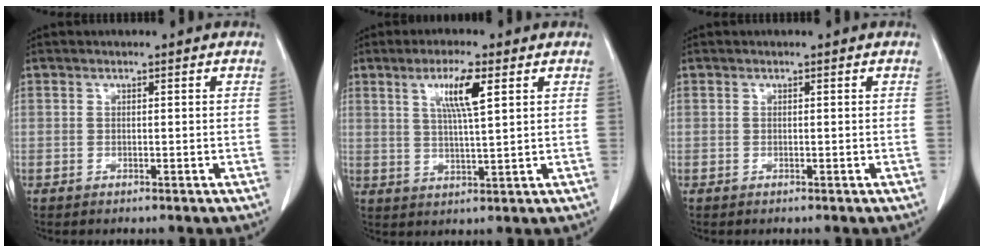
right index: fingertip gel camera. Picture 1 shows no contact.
{"total": 6.5, "force": [2.7, 0.2, 5.9], "torque": [-0.110, -0.001, 0.050]}
{"total": 0.0}